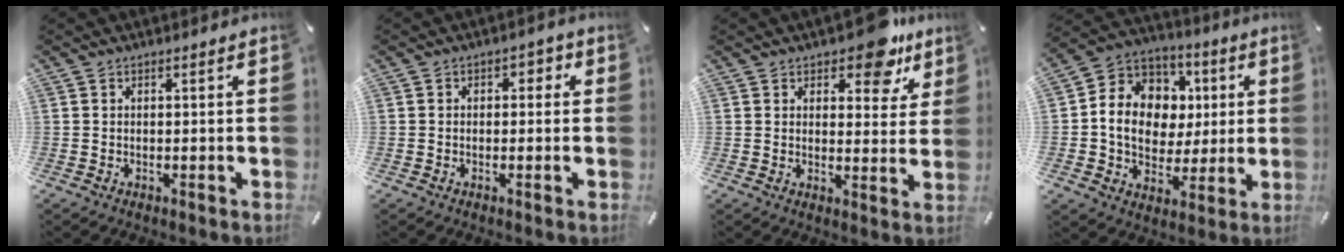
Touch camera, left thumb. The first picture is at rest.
{"total": 2.1, "force": [-0.7, 1.6, 1.2], "torque": [-0.015, 0.010, -0.019]}
{"total": 10.6, "force": [7.7, 4.9, 5.3], "torque": [-0.046, -0.053, 0.130]}
{"total": 12.8, "force": [0.5, 11.6, 5.5], "torque": [-0.114, -0.003, 0.016]}